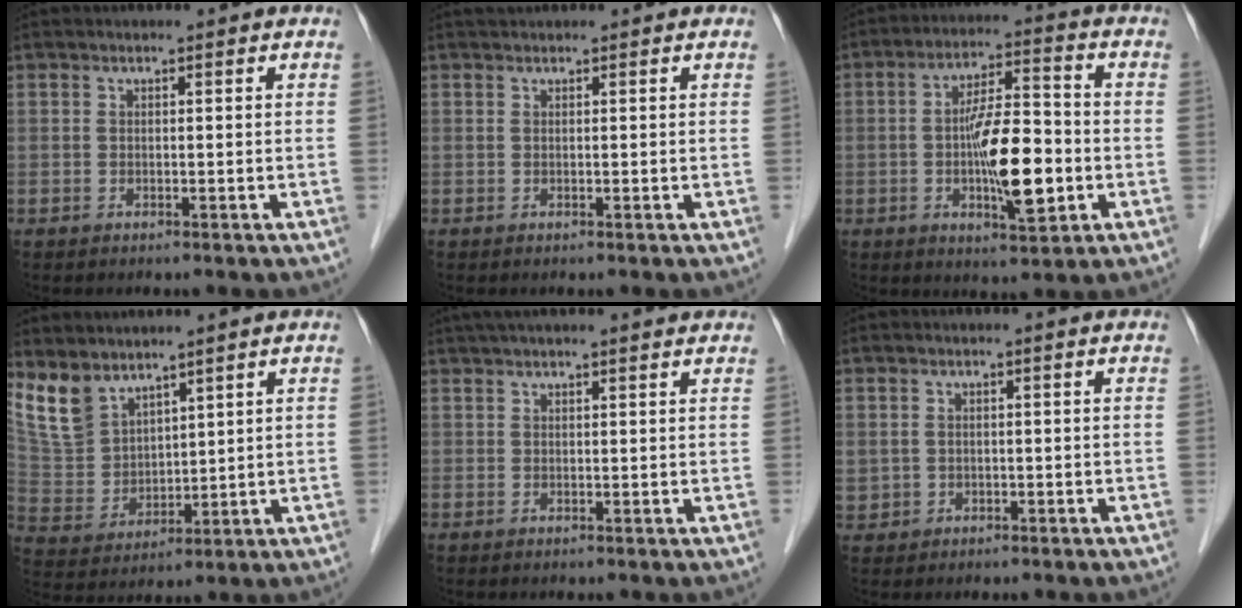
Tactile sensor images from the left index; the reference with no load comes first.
{"total": 1.2, "force": [1.2, 0.2, 0.4], "torque": [-0.012, 0.018, 0.023]}
{"total": 11.5, "force": [-2.2, 2.7, 10.9], "torque": [-0.193, 0.004, -0.034]}
{"total": 8.4, "force": [6.8, 4.2, 2.5], "torque": [-0.069, 0.007, 0.161]}
{"total": 10.9, "force": [9.6, 1.0, 4.9], "torque": [-0.075, 0.038, 0.125]}
{"total": 2.6, "force": [0.0, 2.5, 0.7], "torque": [-0.020, 0.004, 0.013]}